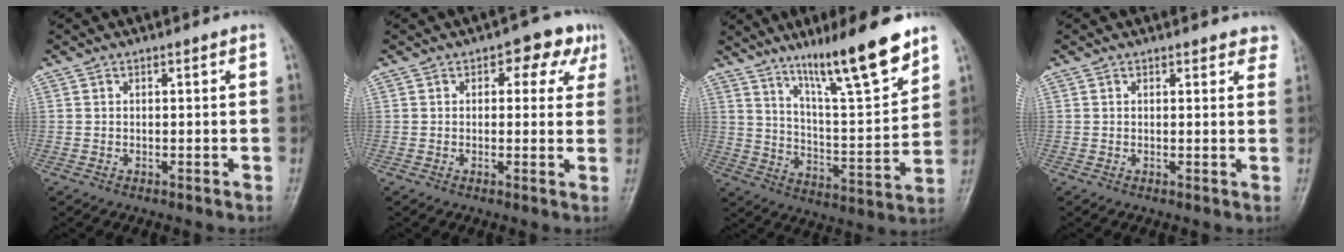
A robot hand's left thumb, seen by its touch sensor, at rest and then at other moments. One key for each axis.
{"total": 6.3, "fx": 2.7, "fy": 4.0, "fz": 4.1, "tx": -0.004, "ty": -0.002, "tz": 0.022}
{"total": 17.4, "fx": 12.2, "fy": 2.3, "fz": 12.3, "tx": -0.177, "ty": -0.073, "tz": 0.204}
{"total": 3.7, "fx": 3.3, "fy": 1.5, "fz": 0.8, "tx": 0.024, "ty": -0.012, "tz": 0.020}